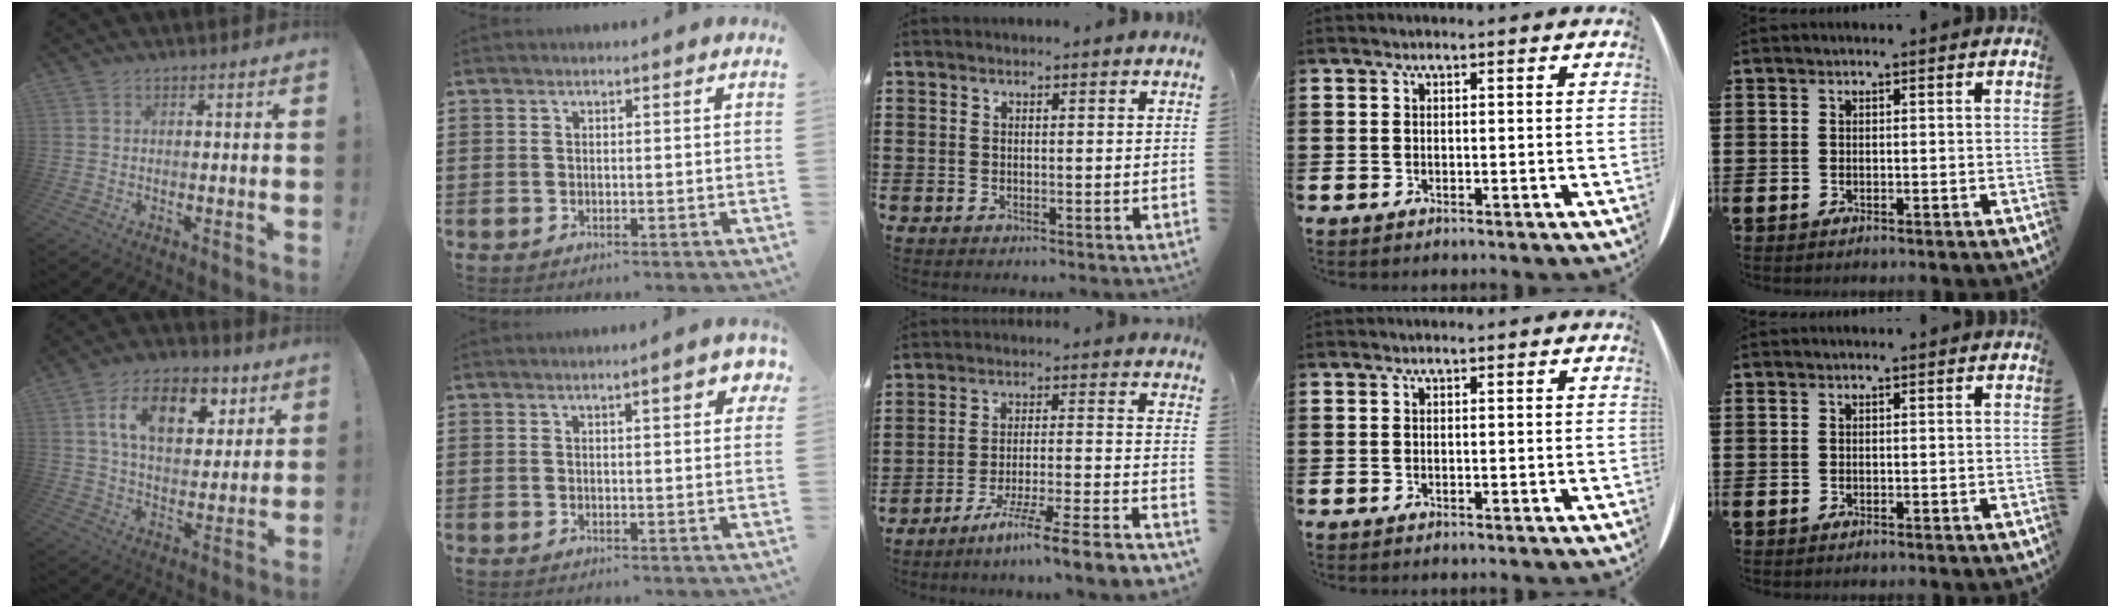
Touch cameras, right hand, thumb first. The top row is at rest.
{"thumb": {"total": 15.9, "force": [6.4, 9.5, 10.9], "torque": [-0.161, -0.015, 0.111]}, "index": {"total": 3.4, "force": [1.4, 0.7, 3.0], "torque": [-0.045, -0.001, 0.019]}, "middle": {"total": 8.2, "force": [-7.1, -1.3, 3.8], "torque": [-0.061, -0.013, -0.140]}}